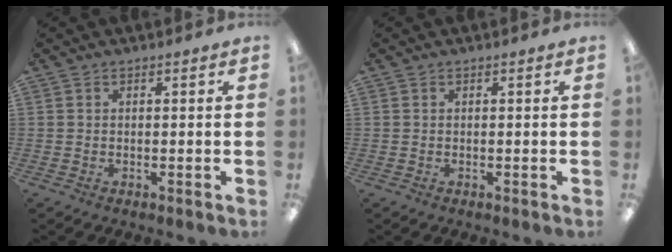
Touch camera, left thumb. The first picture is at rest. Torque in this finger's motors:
{"motor_torque": [0.00, 0.00, 0.00, 0.00, 0.00]}